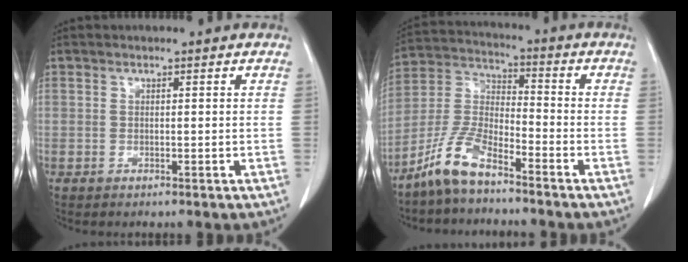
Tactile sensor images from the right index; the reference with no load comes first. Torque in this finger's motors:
{"motor_torque": [-0.19, 0.01, 0.11, 0.01]}